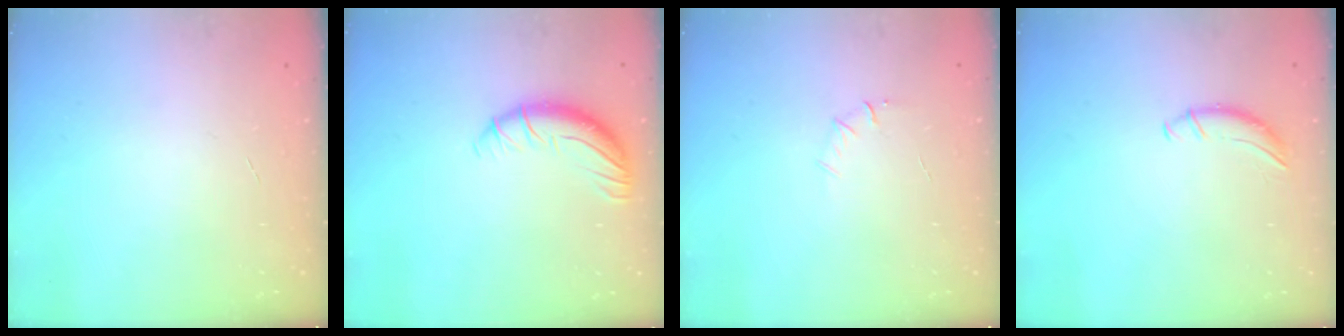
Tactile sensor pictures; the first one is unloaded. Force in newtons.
{"total": 9.2, "press": 9.0, "slide": 2.0}
{"total": 4.5, "press": 4.2, "slide": 1.6}
{"total": 0.0}